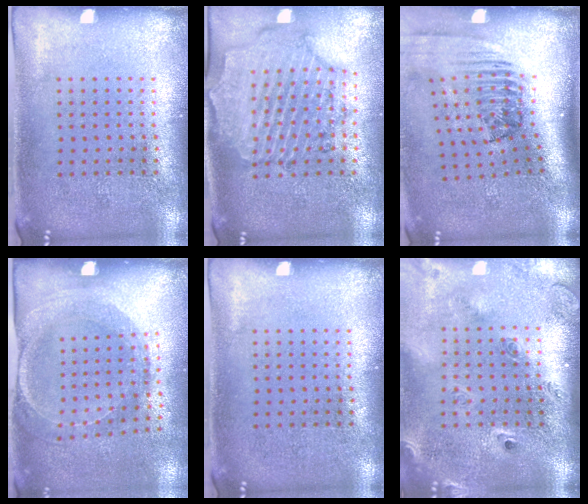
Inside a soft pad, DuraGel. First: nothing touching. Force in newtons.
{"total": 1.6, "press": 1.6, "slide": 0.3}
{"total": 2.4, "press": 1.7, "slide": 1.7}
{"total": 1.6, "press": 1.5, "slide": 0.6}
{"total": 0.0}
{"total": 2.7, "press": 1.8, "slide": 1.9}